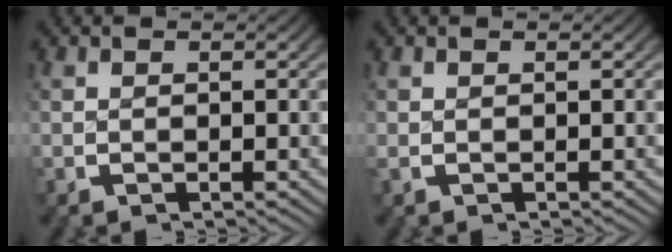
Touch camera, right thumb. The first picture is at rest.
{"total": 0.0}